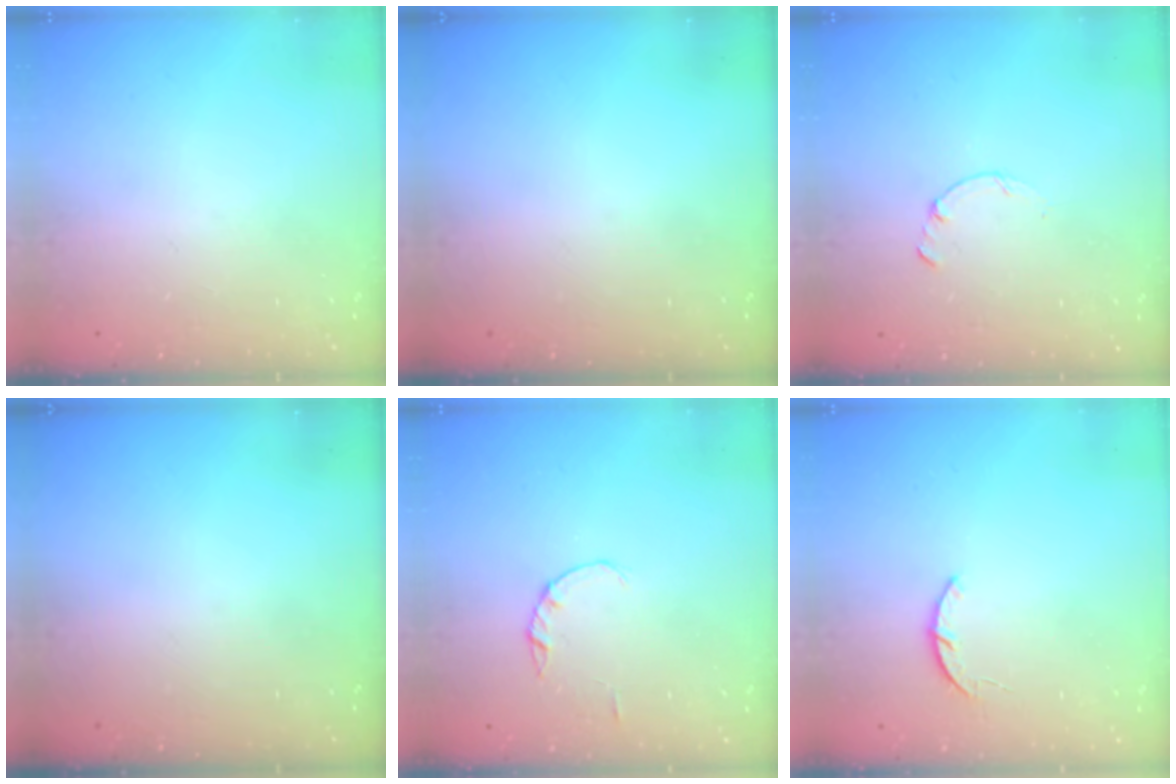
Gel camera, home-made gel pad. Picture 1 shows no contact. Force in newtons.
{"total": 0.0}
{"total": 0.0}
{"total": 0.0}
{"total": 1.0, "press": 1.0, "slide": 0.2}
{"total": 3.2, "press": 3.2, "slide": 0.4}